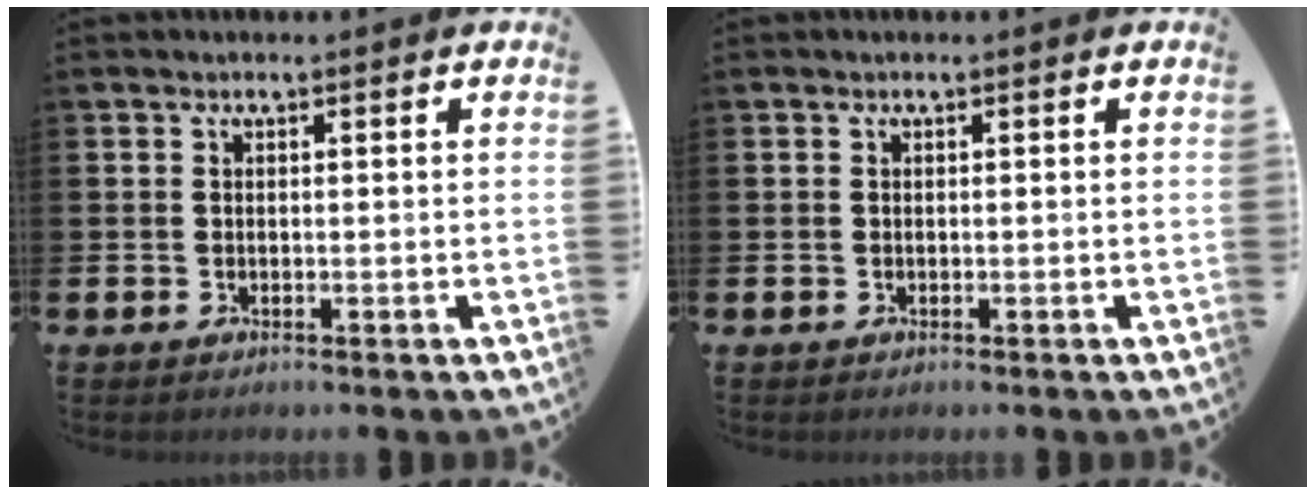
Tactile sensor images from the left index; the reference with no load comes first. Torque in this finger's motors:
{"motor_torque": [0.08, 0.14, -0.03, 0.00]}